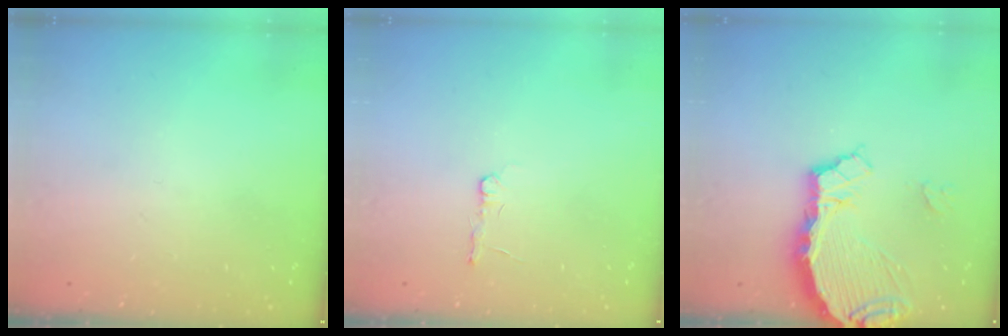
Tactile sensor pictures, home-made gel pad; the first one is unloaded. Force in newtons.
{"total": 2.7, "press": 2.7, "slide": 0.4}
{"total": 6.4, "press": 6.4, "slide": 0.8}